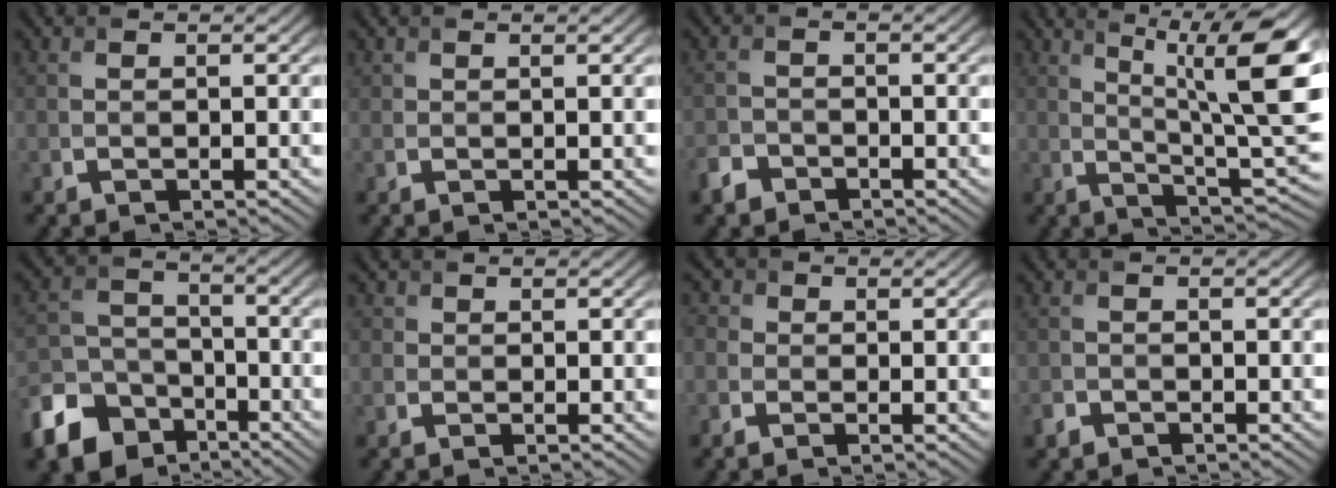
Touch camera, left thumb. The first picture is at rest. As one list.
[{"total": 0.8, "force": [0.7, 0.2, 0.3], "torque": [-0.007, -0.001, 0.014]}, {"total": 2.6, "force": [-2.0, 1.6, 0.8], "torque": [-0.018, -0.003, -0.052]}, {"total": 13.6, "force": [5.1, 3.3, 12.1], "torque": [-0.175, 0.009, 0.081]}, {"total": 10.5, "force": [-6.6, 6.9, 4.4], "torque": [-0.111, -0.025, -0.136]}, {"total": 1.1, "force": [0.3, 1.1, 0.1], "torque": [0.001, -0.002, -0.001]}, {"total": 2.8, "force": [-0.4, 2.5, 1.0], "torque": [-0.031, 0.005, -0.016]}, {"total": 1.2, "force": [-1.0, 0.7, 0.3], "torque": [-0.007, -0.002, -0.023]}]